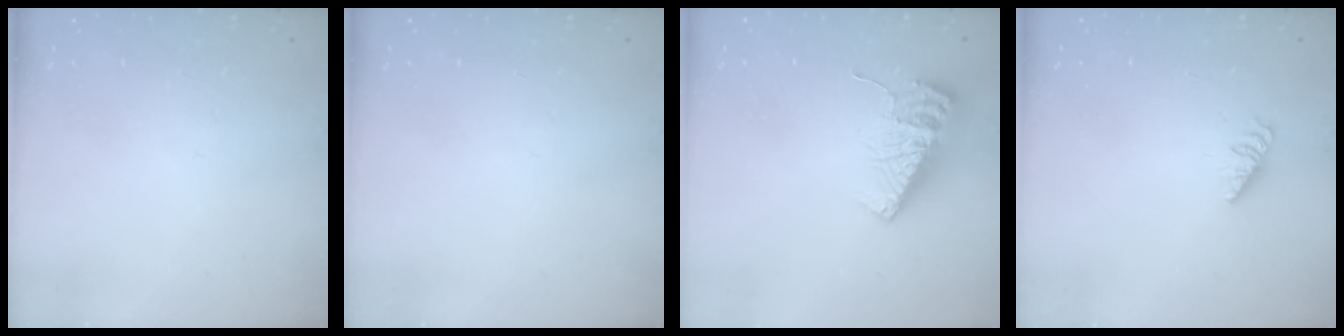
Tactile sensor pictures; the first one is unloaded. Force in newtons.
{"total": 0.0}
{"total": 10.5, "press": 10.4, "slide": 0.9}
{"total": 1.1, "press": 1.1, "slide": 0.3}